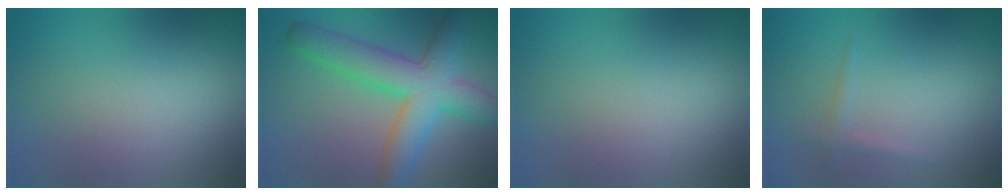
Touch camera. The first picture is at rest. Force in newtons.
{"total": 8.1, "press": 8.1, "slide": 0.1}
{"total": 0.0}
{"total": 1.1, "press": 1.1, "slide": 0.0}